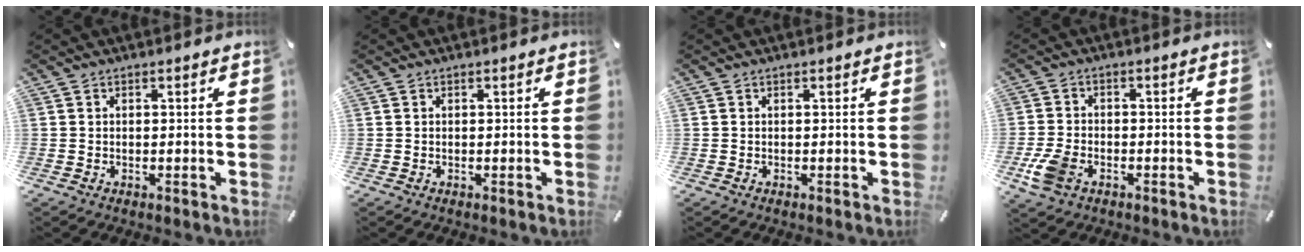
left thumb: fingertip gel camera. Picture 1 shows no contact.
{"total": 0.0}
{"total": 0.0}
{"total": 6.5, "force": [-2.7, 4.4, 4.0], "torque": [-0.100, 0.006, -0.053]}